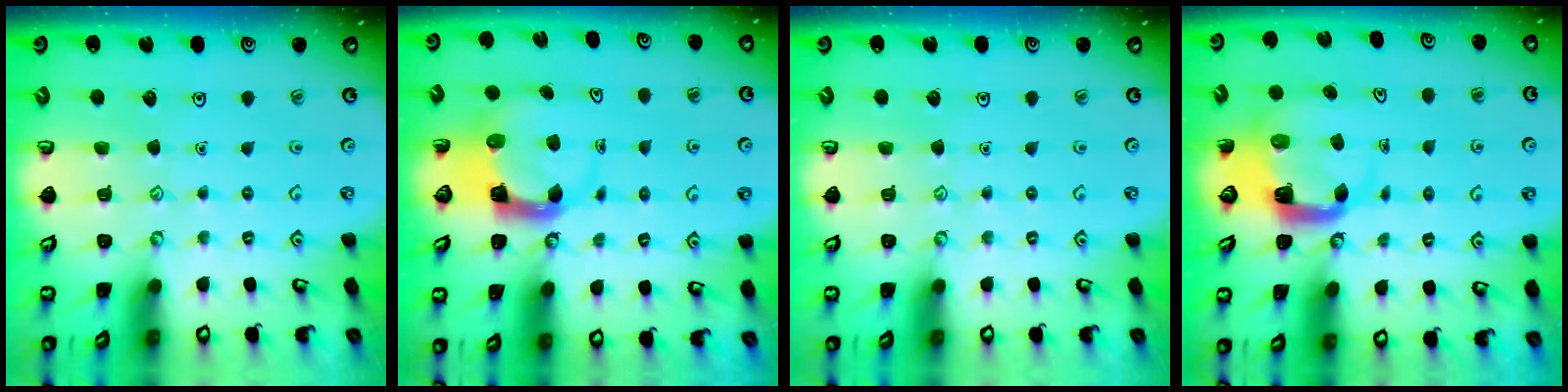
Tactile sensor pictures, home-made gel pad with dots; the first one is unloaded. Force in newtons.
{"total": 3.6, "press": 3.6, "slide": 0.5}
{"total": 0.0}
{"total": 4.0, "press": 4.0, "slide": 0.4}